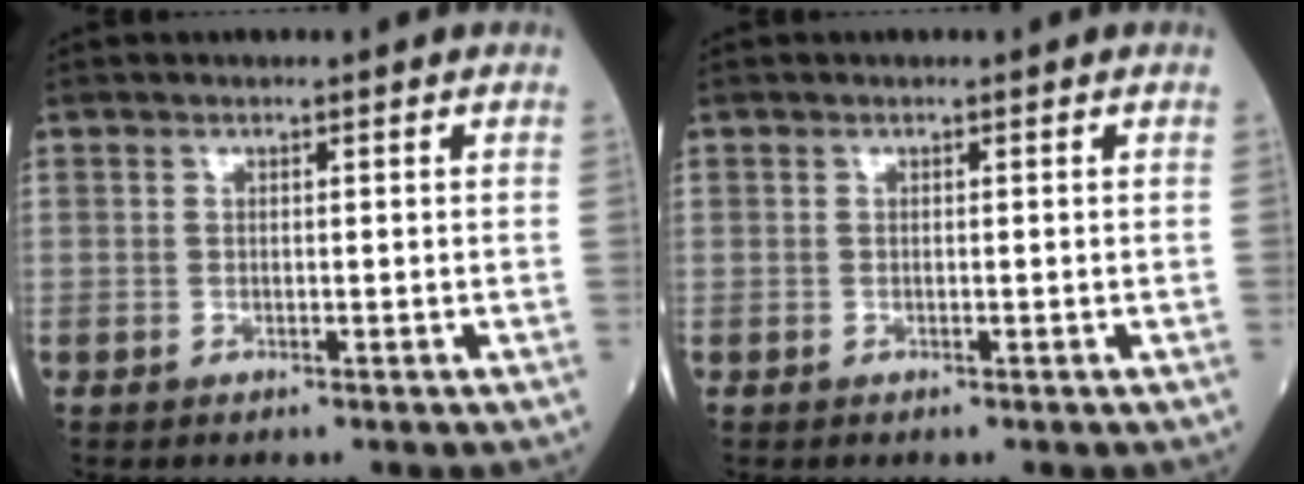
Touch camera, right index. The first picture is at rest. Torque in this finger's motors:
{"motor_torque": [-0.01, 0.00, 0.00, 0.00]}